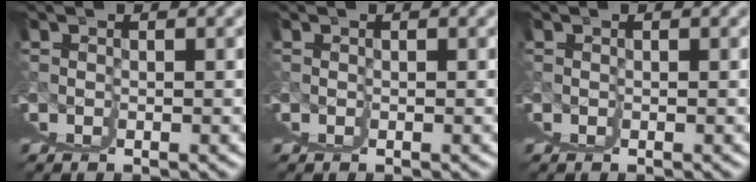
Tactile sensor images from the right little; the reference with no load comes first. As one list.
[{"total": 0.0}, {"total": 0.0}]